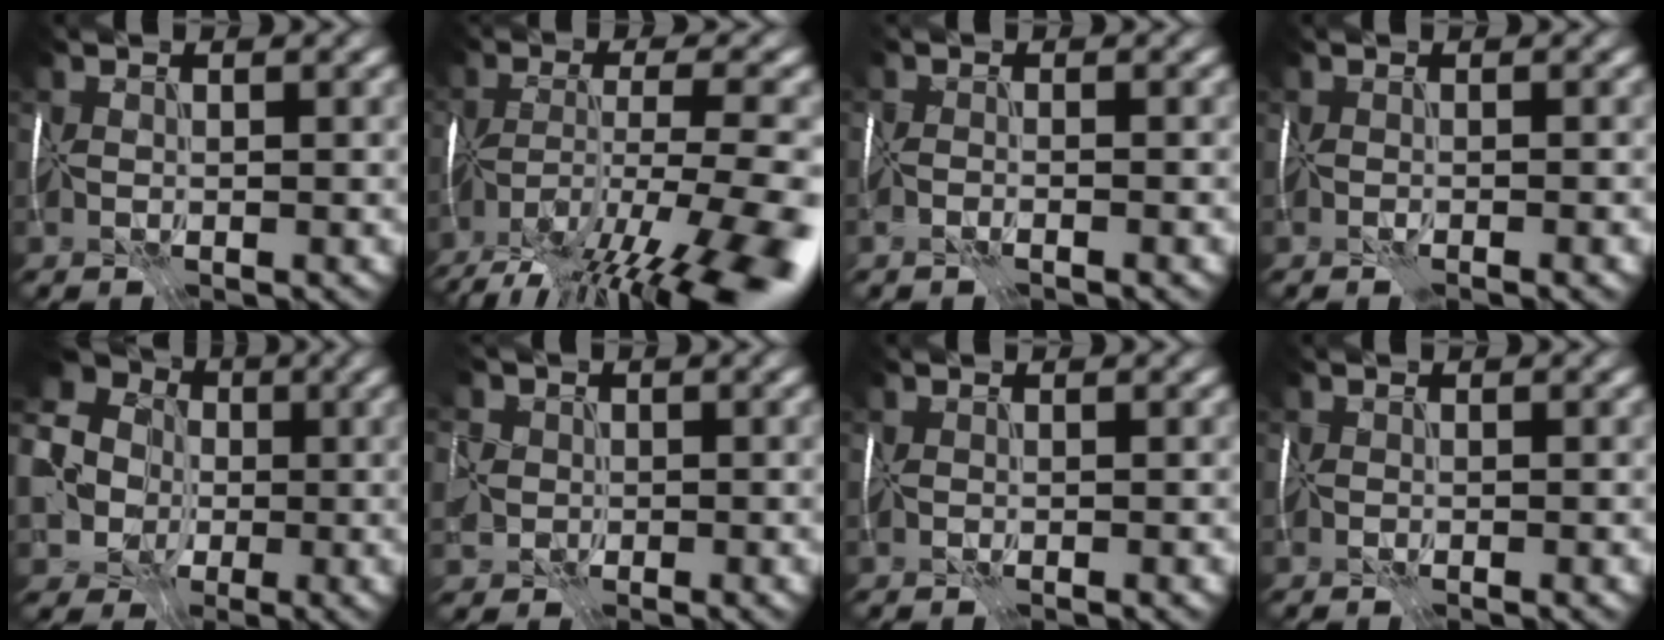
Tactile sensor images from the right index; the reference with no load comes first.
{"total": 15.2, "force": [-11.0, 3.0, 10.0], "torque": [-0.191, -0.033, -0.162]}
{"total": 1.7, "force": [-1.5, -0.5, 0.3], "torque": [-0.009, -0.009, -0.031]}
{"total": 1.3, "force": [-1.1, -0.4, 0.5], "torque": [0.002, -0.013, -0.015]}
{"total": 10.6, "force": [-0.4, 9.1, 5.4], "torque": [-0.126, -0.007, -0.041]}
{"total": 3.3, "force": [-0.7, 3.0, 1.1], "torque": [-0.034, 0.008, -0.024]}
{"total": 0.0}
{"total": 0.5, "force": [-0.5, -0.2, 0.0], "torque": [0.005, -0.006, -0.011]}